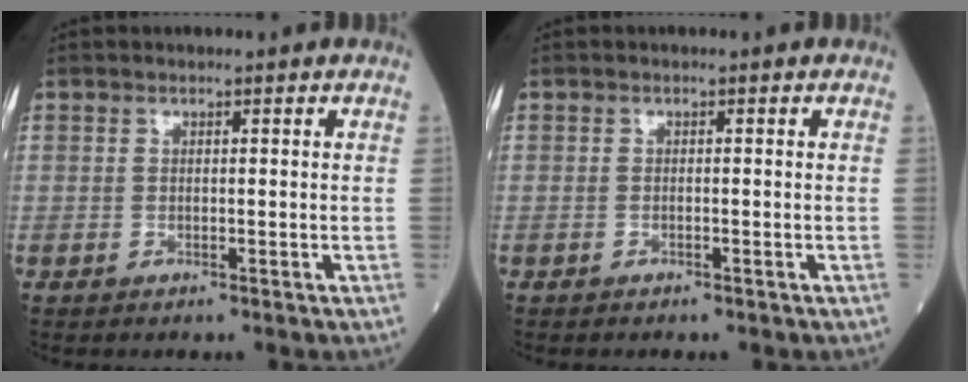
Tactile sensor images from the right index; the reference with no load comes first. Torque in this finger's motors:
{"motor_torque": [-0.40, -0.19, 0.14, 0.02]}